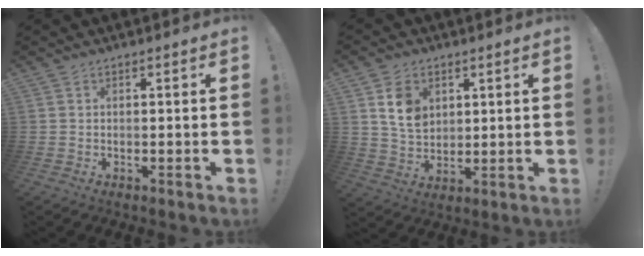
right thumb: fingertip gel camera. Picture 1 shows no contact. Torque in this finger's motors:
{"motor_torque": [0.26, 0.10, 0.28, 0.18, 0.26]}